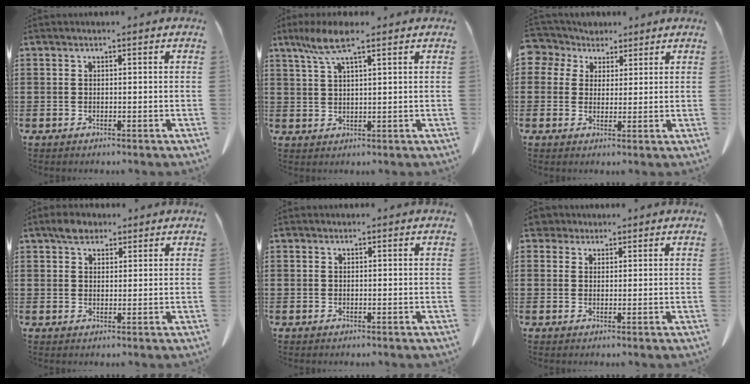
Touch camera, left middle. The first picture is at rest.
{"total": 6.1, "force": [3.6, 1.1, 4.9], "torque": [-0.102, 0.002, 0.064]}
{"total": 4.2, "force": [2.6, 3.3, 0.4], "torque": [-0.032, 0.008, 0.044]}
{"total": 3.4, "force": [2.5, 1.9, 1.2], "torque": [-0.024, 0.006, 0.046]}
{"total": 0.0}
{"total": 2.5, "force": [2.0, 1.4, 0.5], "torque": [-0.019, 0.010, 0.039]}